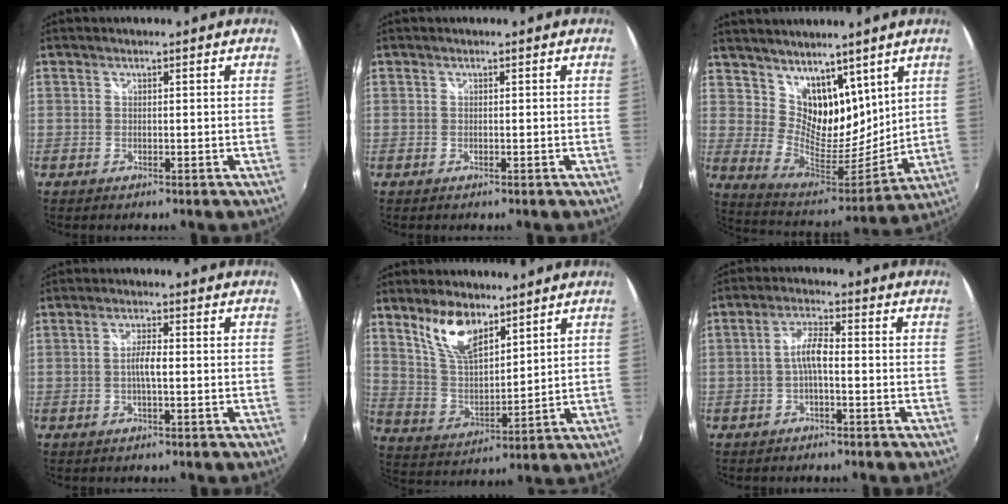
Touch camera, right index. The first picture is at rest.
{"total": 0.0}
{"total": 15.1, "force": [9.7, 9.0, 7.2], "torque": [-0.128, -0.005, 0.189]}
{"total": 3.0, "force": [-0.4, 0.5, 2.9], "torque": [-0.054, 0.002, -0.009]}
{"total": 11.1, "force": [7.5, 4.7, 6.8], "torque": [-0.127, 0.006, 0.151]}
{"total": 4.2, "force": [-1.2, 1.1, 3.9], "torque": [-0.079, 0.012, -0.024]}